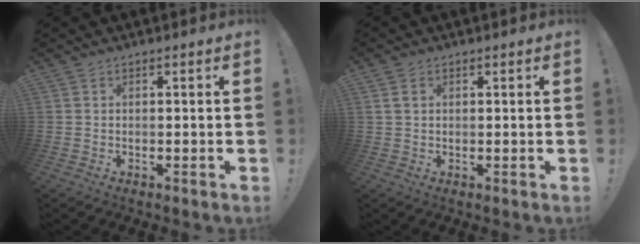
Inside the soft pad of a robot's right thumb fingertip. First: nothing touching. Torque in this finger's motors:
{"motor_torque": [-0.19, -0.18, -0.11, -0.05, 0.06]}